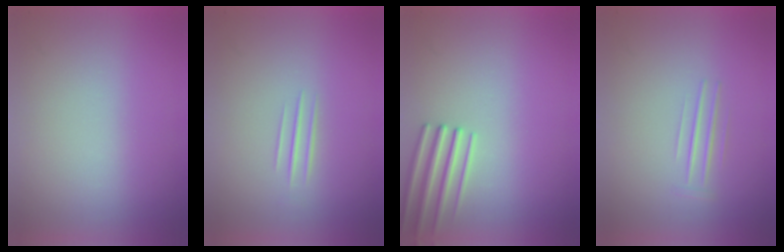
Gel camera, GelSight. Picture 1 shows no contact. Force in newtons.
{"total": 1.0}
{"total": 2.5}
{"total": 1.1}